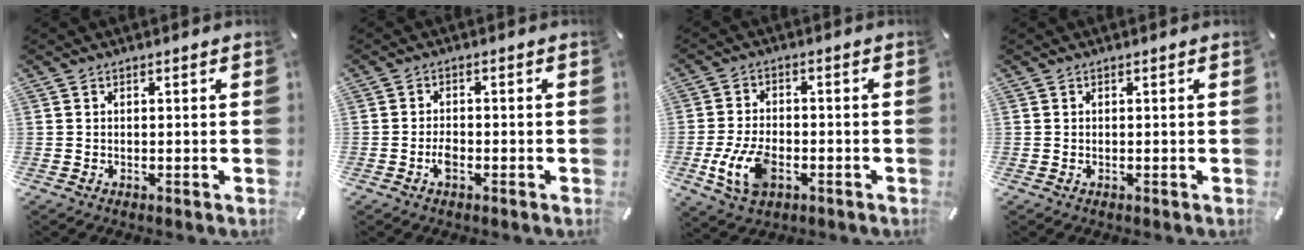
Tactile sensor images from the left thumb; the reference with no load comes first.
{"total": 2.8, "force": [-1.3, 1.4, 2.0], "torque": [-0.042, 0.005, -0.026]}
{"total": 10.0, "force": [-3.3, 6.2, 7.1], "torque": [-0.161, 0.004, -0.058]}
{"total": 0.0}